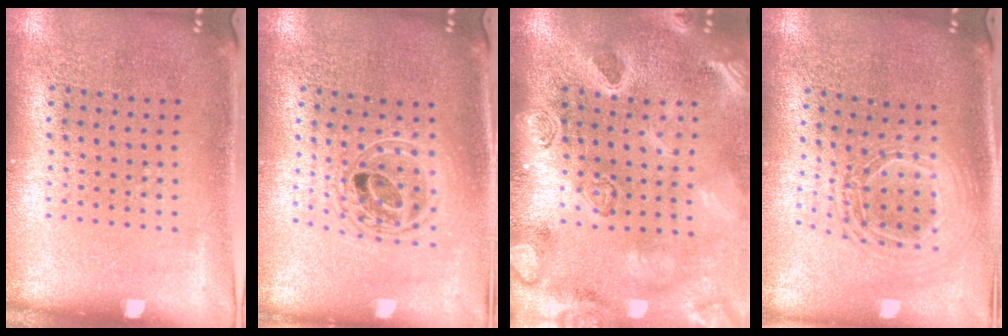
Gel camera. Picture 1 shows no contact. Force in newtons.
{"total": 1.7, "press": 1.4, "slide": 1.0}
{"total": 4.2, "press": 3.3, "slide": 2.6}
{"total": 1.9, "press": 1.5, "slide": 1.2}